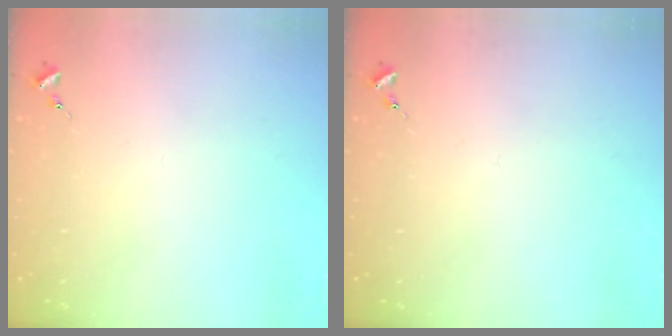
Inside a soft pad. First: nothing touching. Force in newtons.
{"total": 0.0}